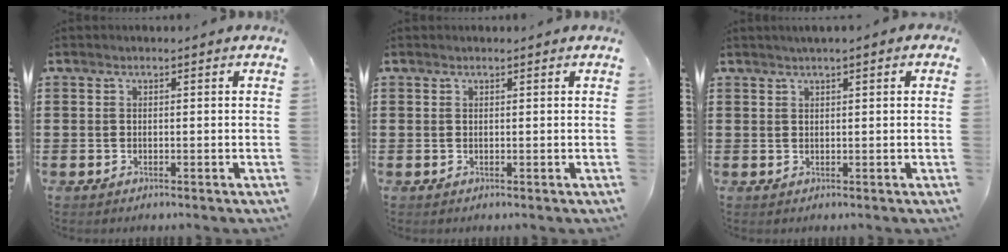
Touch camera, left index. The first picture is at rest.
{"total": 0.0}
{"total": 1.0, "force": [0.6, 0.0, 0.7], "torque": [-0.014, 0.002, 0.011]}